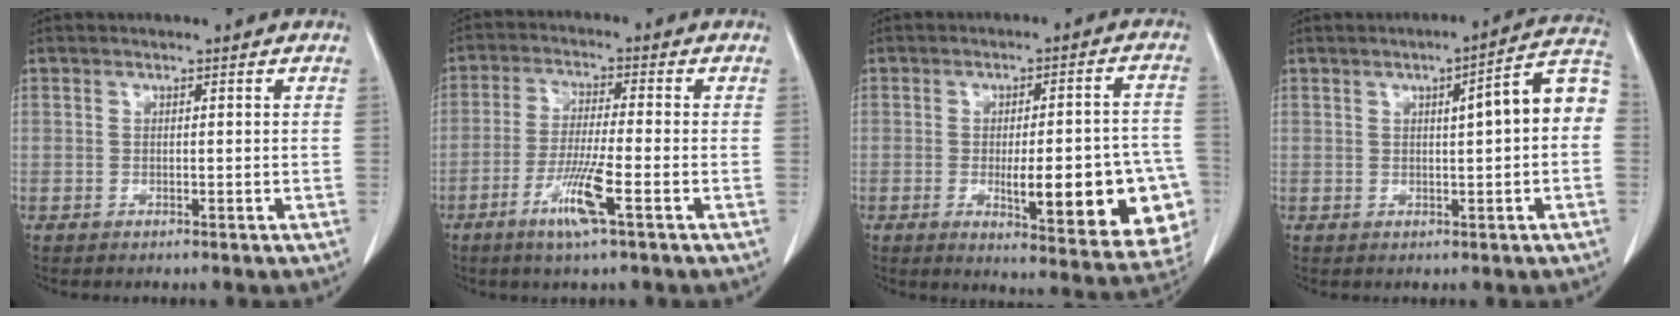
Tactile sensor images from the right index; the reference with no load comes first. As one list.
[{"total": 7.7, "force": [-3.7, -0.2, 6.8], "torque": [-0.135, -0.016, -0.071]}, {"total": 18.3, "force": [-4.9, 4.4, 17.1], "torque": [-0.134, 0.018, -0.040]}, {"total": 8.5, "force": [0.8, 0.8, 8.4], "torque": [-0.107, 0.027, 0.005]}]